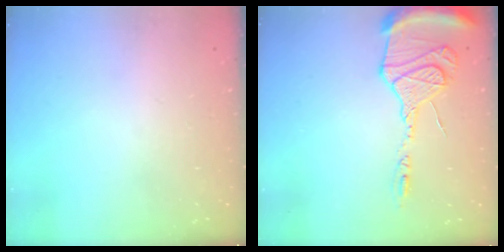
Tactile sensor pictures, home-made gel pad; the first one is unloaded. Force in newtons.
{"total": 14.8, "press": 14.7, "slide": 1.6}